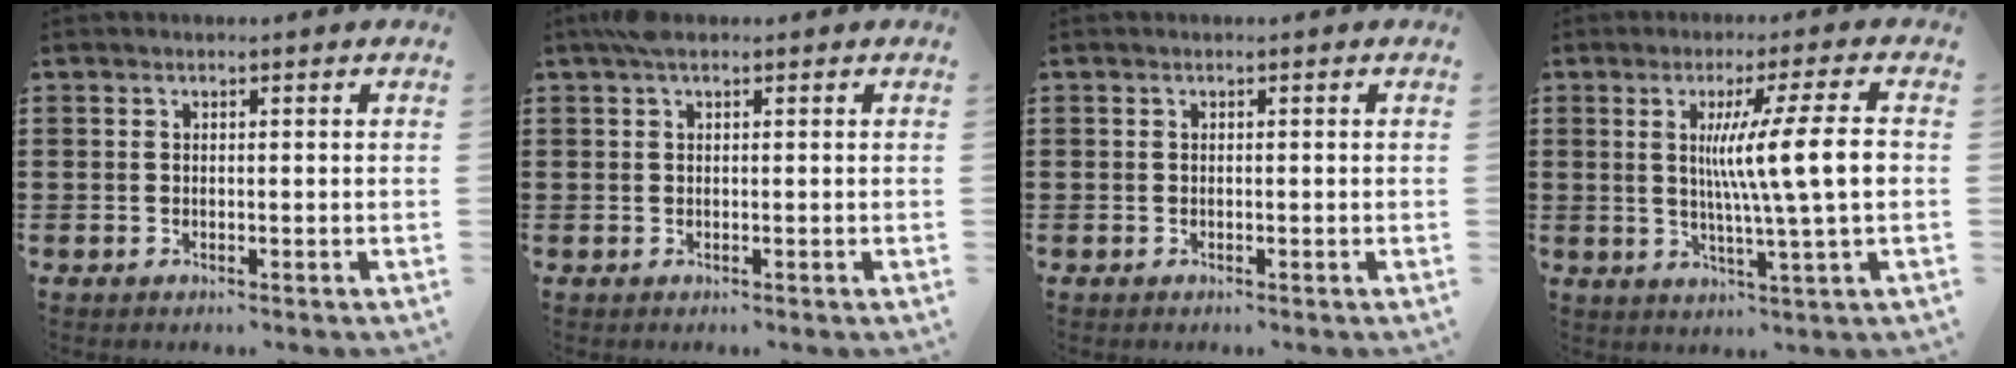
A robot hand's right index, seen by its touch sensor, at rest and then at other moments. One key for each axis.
{"total": 1.6, "fx": 0.8, "fy": 0.6, "fz": 1.3, "tx": -0.031, "ty": 0.004, "tz": 0.013}
{"total": 0.0}
{"total": 10.9, "fx": 0.9, "fy": 0.0, "fz": 10.9, "tx": -0.187, "ty": -0.004, "tz": 0.007}